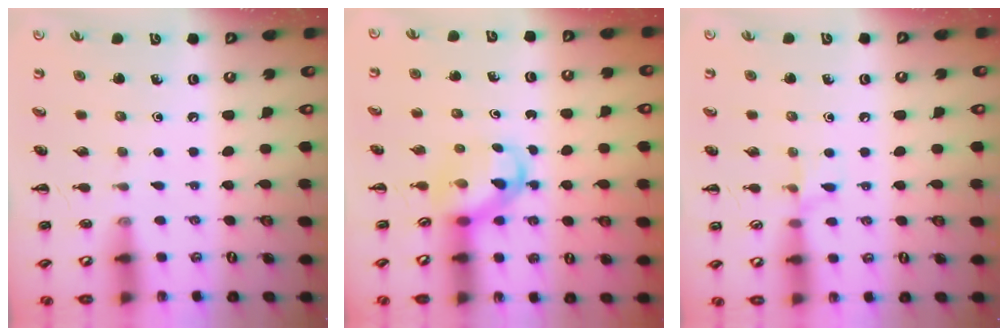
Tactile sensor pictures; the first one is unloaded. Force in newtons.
{"total": 3.7, "press": 3.6, "slide": 0.7}
{"total": 5.1, "press": 4.8, "slide": 1.7}